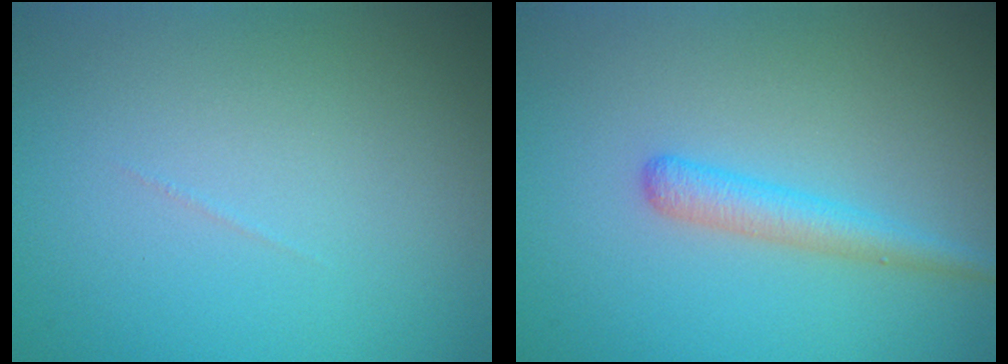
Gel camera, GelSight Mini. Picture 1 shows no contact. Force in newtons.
{"total": 2.2, "press": 2.2, "slide": 0.1}